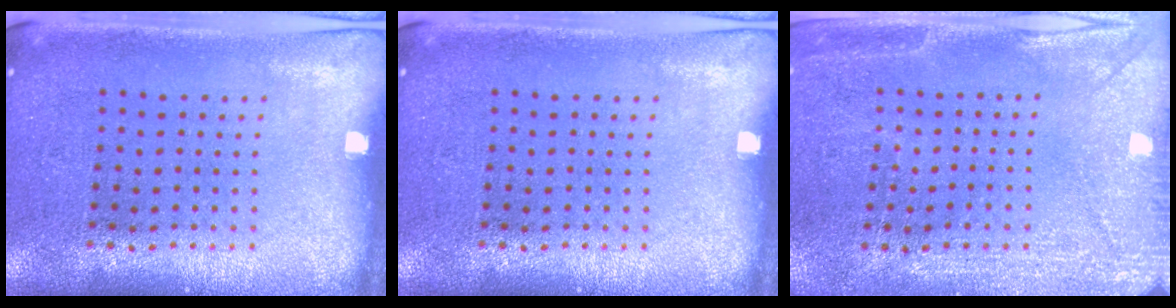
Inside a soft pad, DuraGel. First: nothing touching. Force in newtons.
{"total": 0.0}
{"total": 2.9, "press": 2.8, "slide": 0.6}